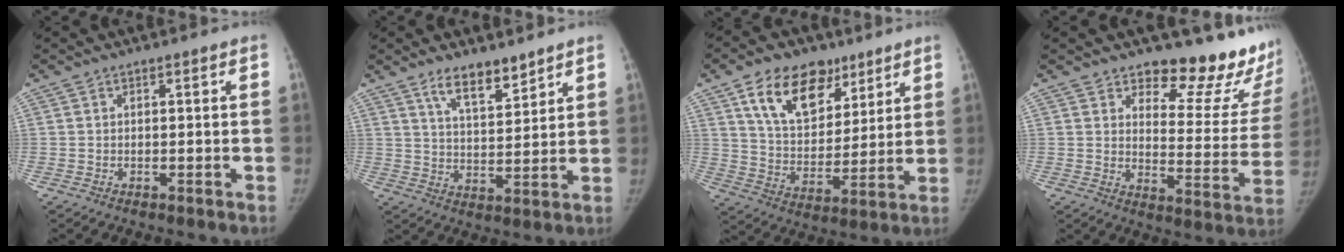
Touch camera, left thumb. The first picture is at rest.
{"total": 7.8, "force": [5.9, 2.6, 4.5], "torque": [-0.055, -0.046, 0.104]}
{"total": 16.4, "force": [9.3, 10.2, 8.8], "torque": [-0.110, -0.038, 0.166]}
{"total": 18.2, "force": [14.9, 6.5, 8.2], "torque": [-0.047, -0.137, 0.179]}